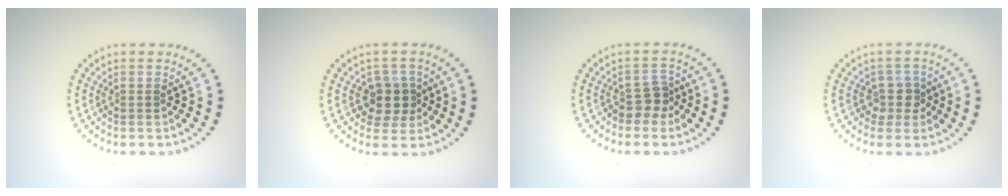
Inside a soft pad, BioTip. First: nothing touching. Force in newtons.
{"total": 2.5, "press": 2.3, "slide": 1.1}
{"total": 1.9, "press": 1.6, "slide": 1.1}
{"total": 2.1, "press": 1.6, "slide": 1.3}